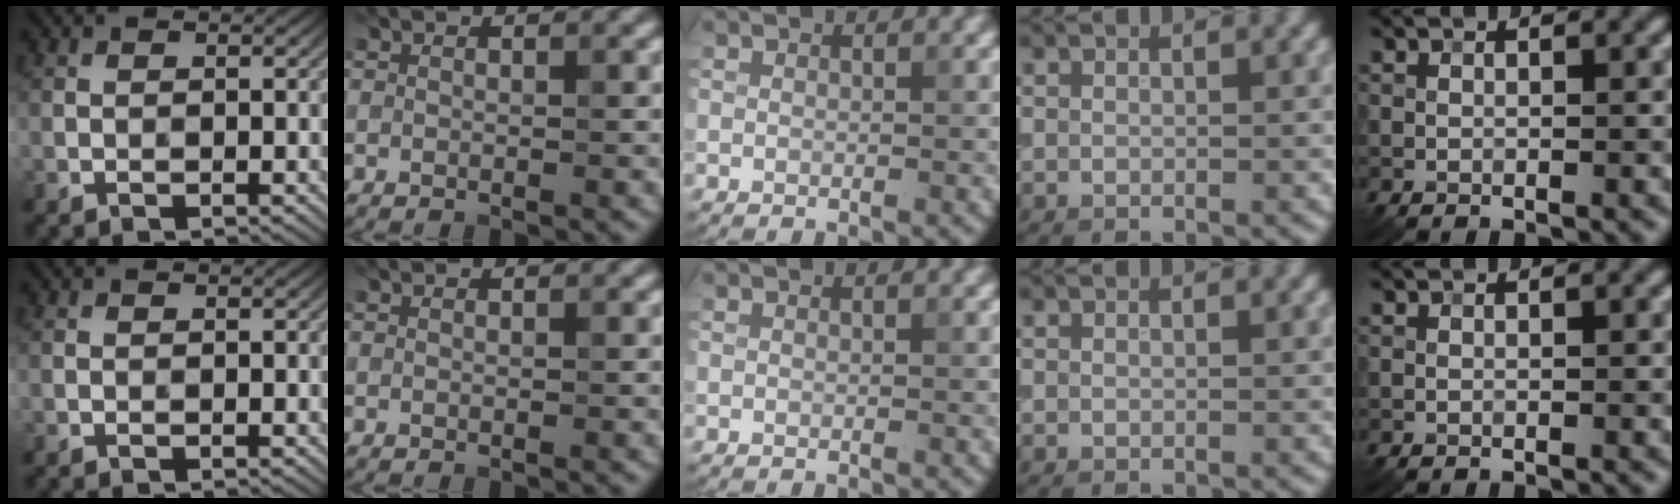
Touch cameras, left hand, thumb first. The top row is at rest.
{}